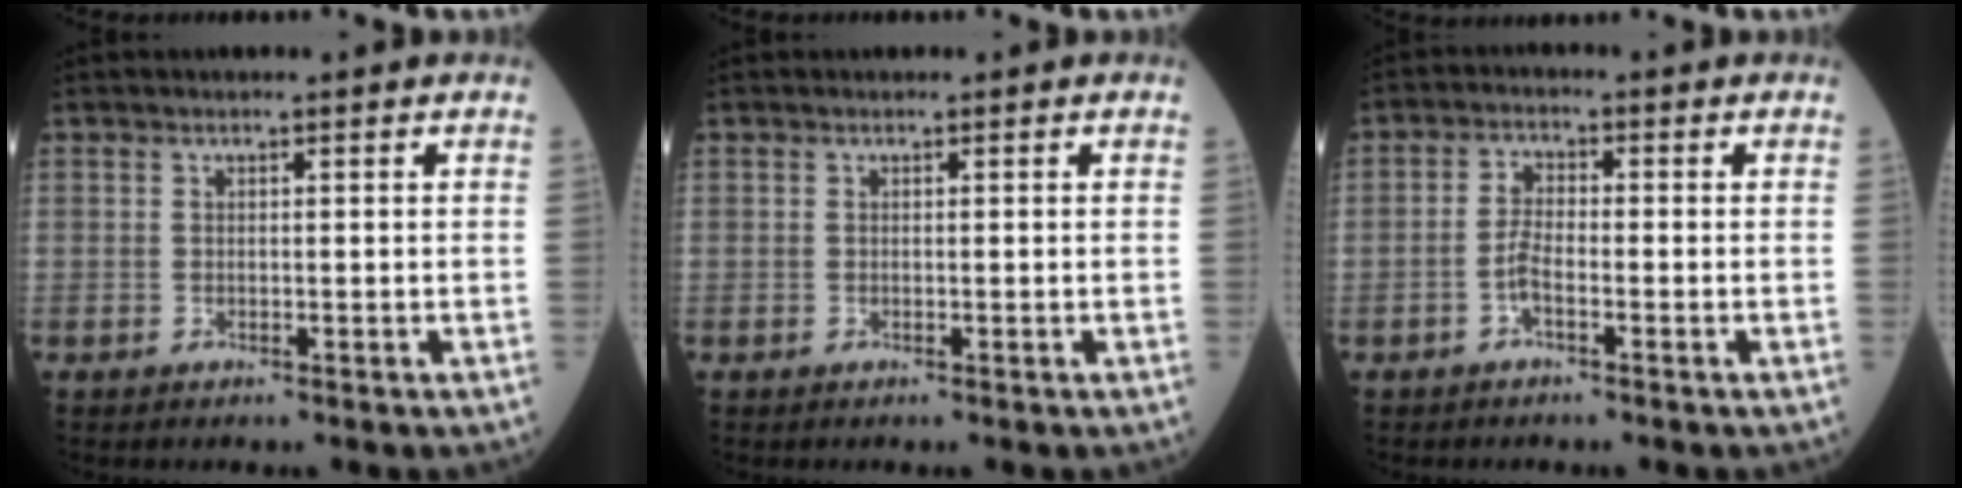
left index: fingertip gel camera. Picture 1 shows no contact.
{"total": 0.0}
{"total": 3.1, "force": [-1.6, 1.0, 2.5], "torque": [-0.059, 0.000, -0.035]}